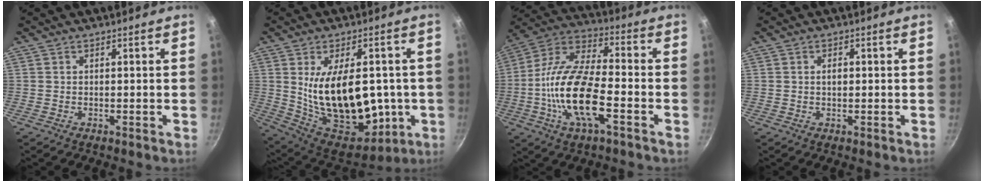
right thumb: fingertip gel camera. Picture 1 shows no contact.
{"total": 22.2, "force": [-0.7, 12.5, 18.3], "torque": [-0.274, -0.009, 0.028]}
{"total": 18.4, "force": [-4.7, 7.1, 16.3], "torque": [-0.325, 0.031, -0.089]}
{"total": 1.6, "force": [0.2, 1.0, 1.2], "torque": [-0.014, 0.003, 0.002]}